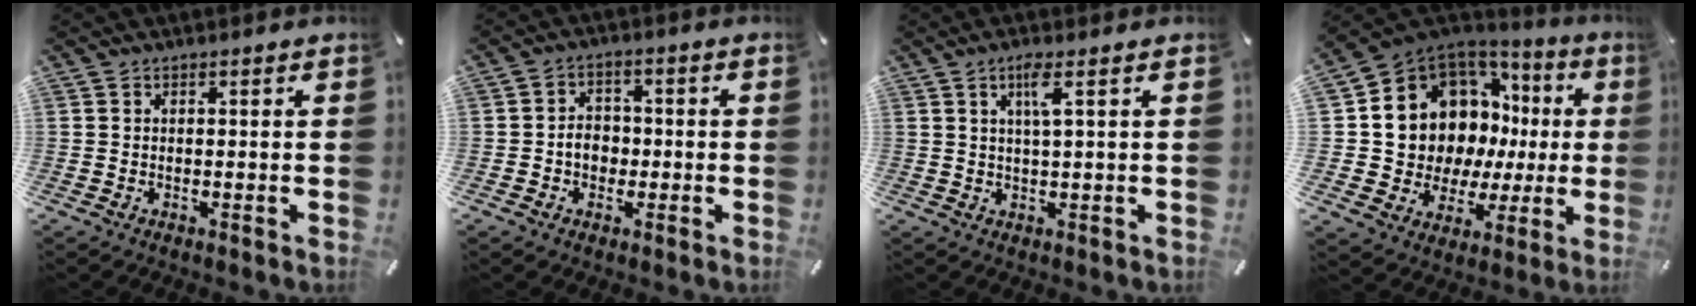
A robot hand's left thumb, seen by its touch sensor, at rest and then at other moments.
{"total": 5.0, "force": [-1.2, 4.2, 2.3], "torque": [-0.035, 0.010, -0.022]}
{"total": 4.1, "force": [1.7, 0.2, 3.7], "torque": [-0.076, 0.000, 0.026]}
{"total": 12.9, "force": [4.8, 10.9, 5.0], "torque": [-0.095, -0.071, 0.107]}